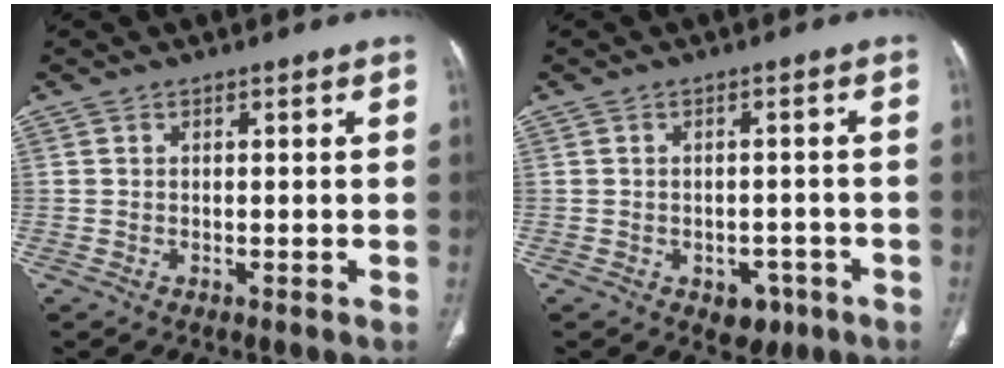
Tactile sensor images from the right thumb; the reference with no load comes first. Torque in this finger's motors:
{"motor_torque": [1.04, 0.05, 0.41, -0.63, 0.00]}